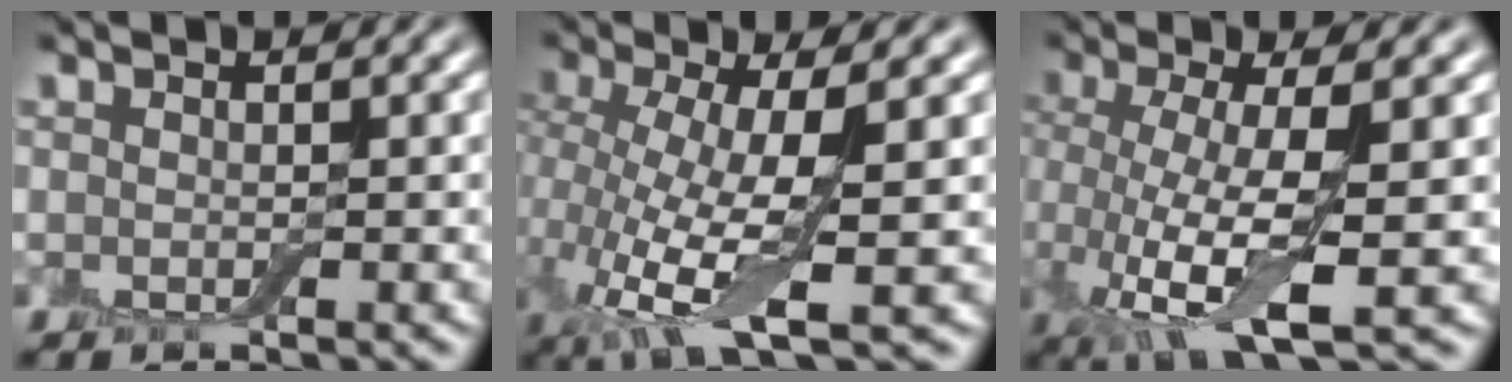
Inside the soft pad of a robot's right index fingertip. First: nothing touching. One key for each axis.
{"total": 7.1, "fx": -0.6, "fy": 2.0, "fz": 6.8, "tx": -0.137, "ty": -0.007, "tz": -0.008}
{"total": 7.1, "fx": -0.8, "fy": 2.2, "fz": 6.7, "tx": -0.125, "ty": -0.011, "tz": -0.011}